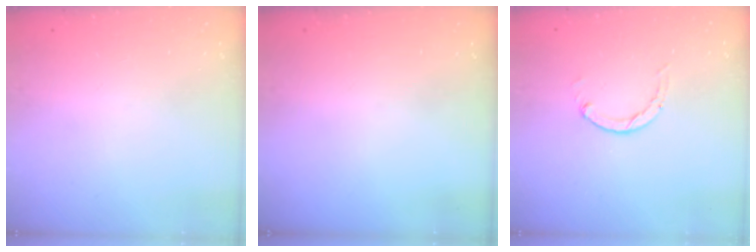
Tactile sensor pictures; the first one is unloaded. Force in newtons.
{"total": 0.0}
{"total": 0.0}